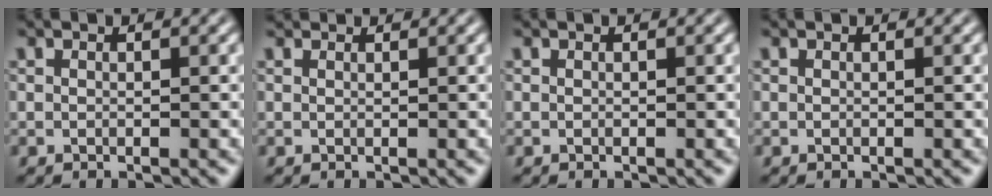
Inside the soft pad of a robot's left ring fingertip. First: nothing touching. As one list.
[{"total": 1.7, "force": [1.5, 0.6, 0.6], "torque": [-0.007, 0.012, 0.011]}, {"total": 0.0}, {"total": 0.0}]